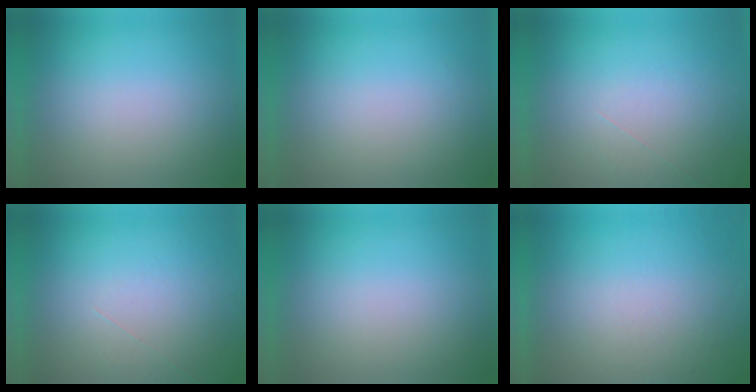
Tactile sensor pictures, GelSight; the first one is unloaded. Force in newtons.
{"total": 0.0}
{"total": 1.2}
{"total": 1.1}
{"total": 0.0}
{"total": 8.7}